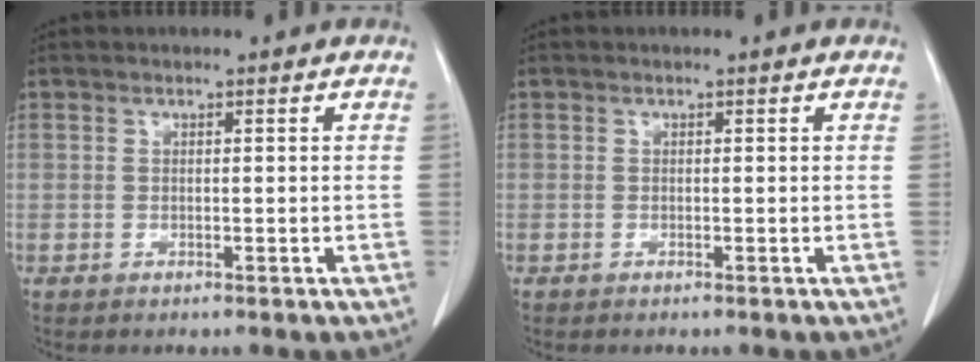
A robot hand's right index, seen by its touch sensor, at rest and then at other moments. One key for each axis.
{"total": 0.0}